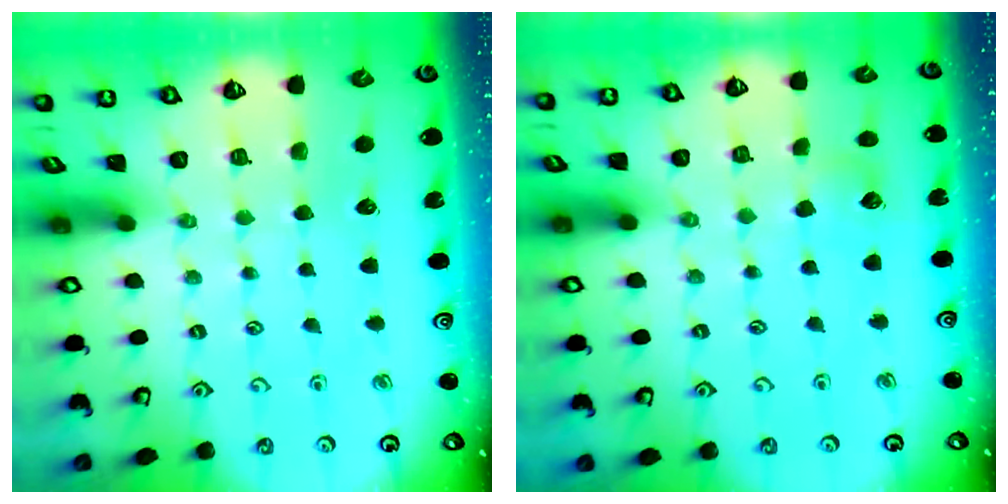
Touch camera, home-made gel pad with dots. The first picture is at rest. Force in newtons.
{"total": 4.8, "press": 4.8, "slide": 0.4}